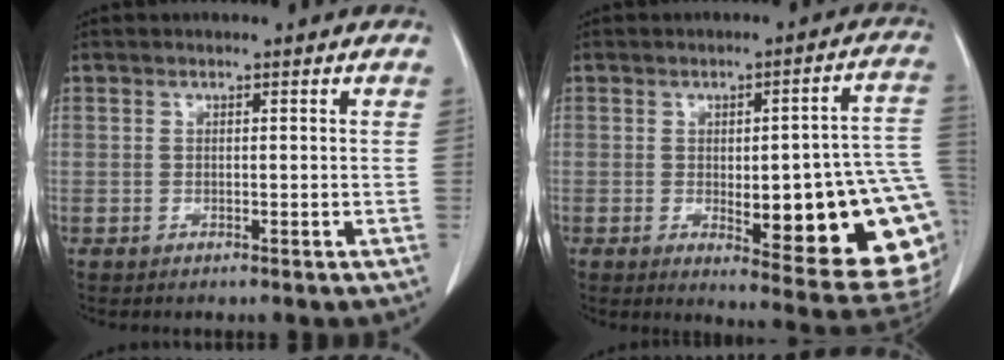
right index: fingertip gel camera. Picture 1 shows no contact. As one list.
[{"total": 21.7, "force": [-3.1, 4.4, 21.0], "torque": [-0.175, 0.007, -0.018]}]